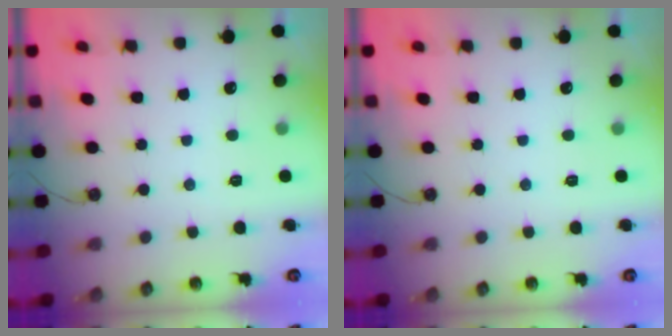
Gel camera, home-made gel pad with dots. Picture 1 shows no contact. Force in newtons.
{"total": 0.0}